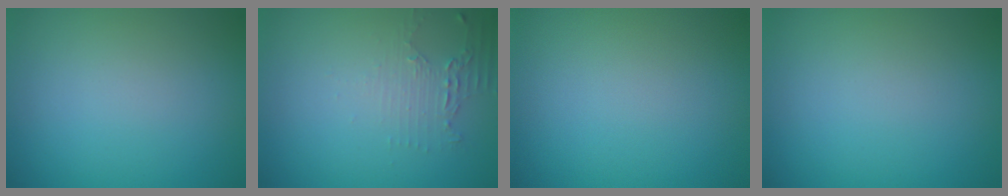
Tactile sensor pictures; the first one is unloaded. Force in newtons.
{"total": 1.9, "press": 1.3, "slide": 1.4}
{"total": 0.0}
{"total": 0.0}